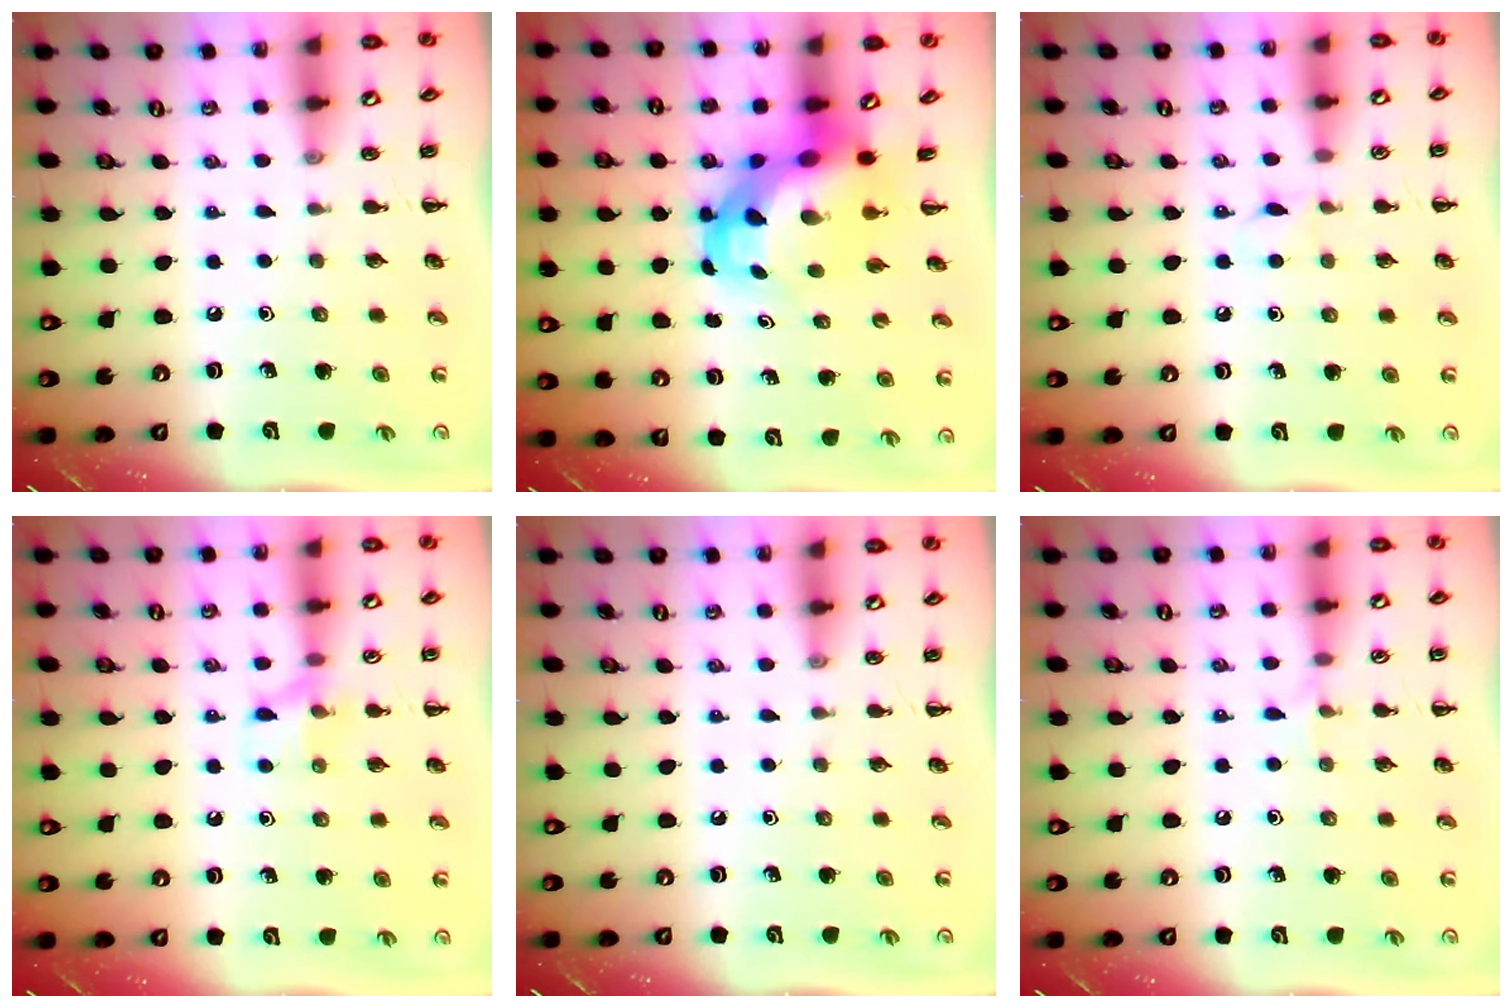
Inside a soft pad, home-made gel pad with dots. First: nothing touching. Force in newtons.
{"total": 7.1, "press": 6.9, "slide": 1.7}
{"total": 3.8, "press": 3.6, "slide": 1.3}
{"total": 7.4, "press": 7.4, "slide": 0.8}
{"total": 0.0}
{"total": 4.5, "press": 4.2, "slide": 1.5}